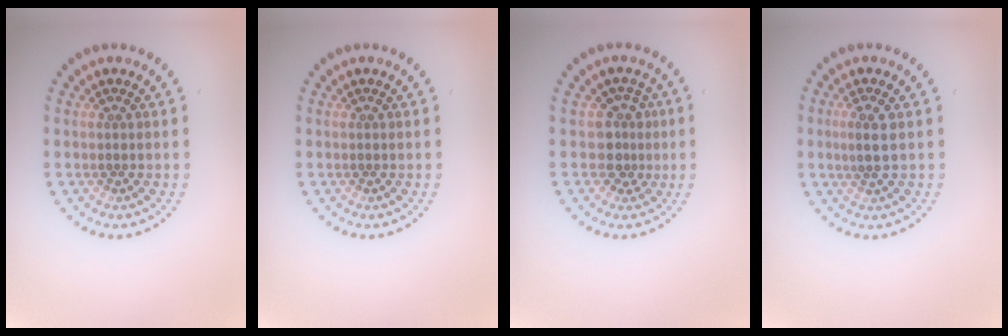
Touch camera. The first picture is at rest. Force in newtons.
{"total": 0.0}
{"total": 2.4, "press": 1.8, "slide": 1.7}
{"total": 2.0, "press": 1.9, "slide": 0.6}